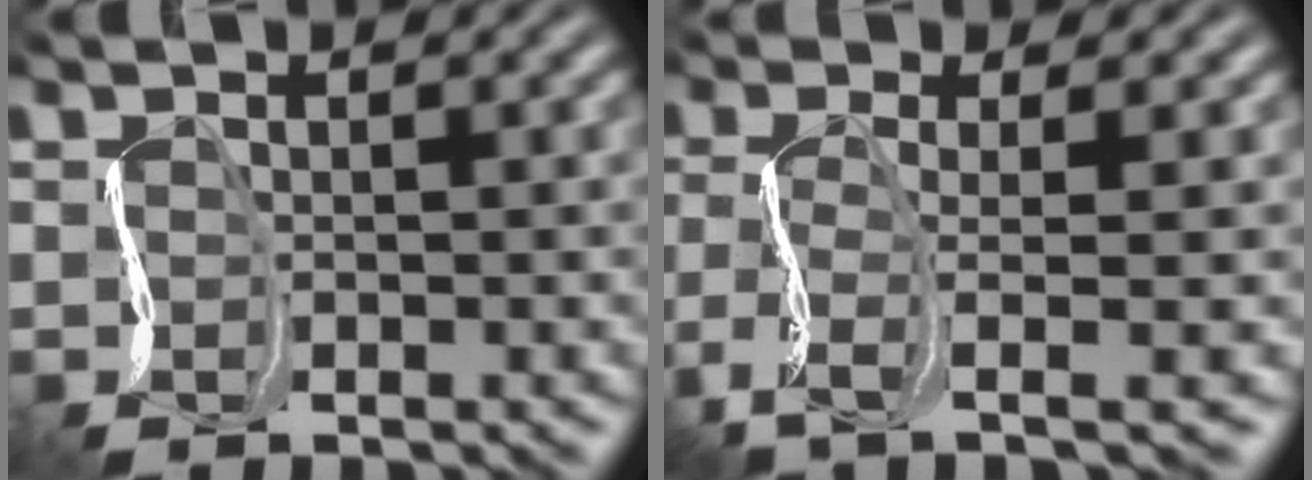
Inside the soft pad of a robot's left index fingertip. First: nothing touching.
{"total": 3.3, "force": [-1.6, 0.8, 2.8], "torque": [-0.076, 0.001, -0.040]}